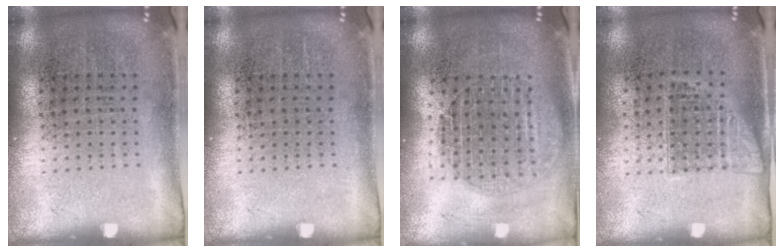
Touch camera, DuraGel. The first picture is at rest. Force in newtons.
{"total": 0.0}
{"total": 1.6, "press": 1.5, "slide": 0.7}
{"total": 1.0, "press": 0.9, "slide": 0.6}